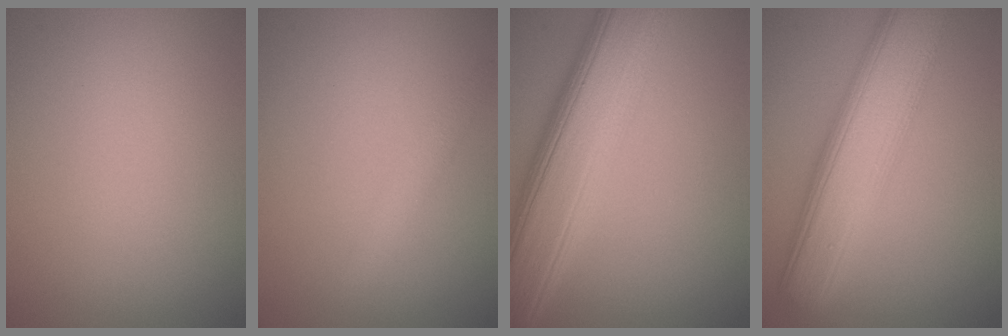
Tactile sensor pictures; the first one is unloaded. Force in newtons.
{"total": 1.3, "press": 1.3, "slide": 0.1}
{"total": 10.0, "press": 10.0, "slide": 0.3}
{"total": 8.5, "press": 8.5, "slide": 0.2}